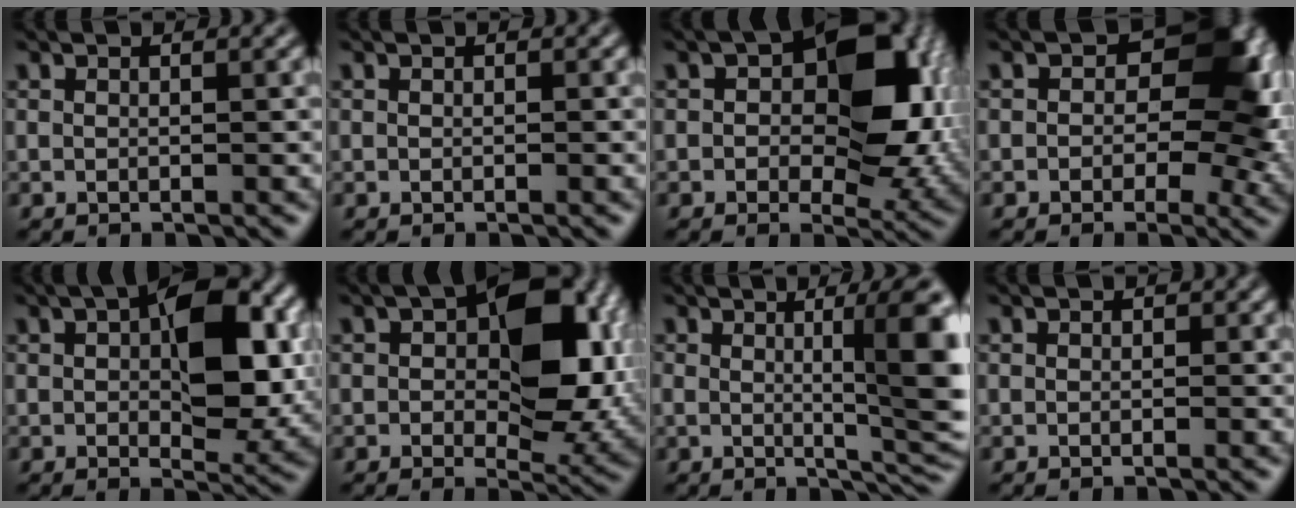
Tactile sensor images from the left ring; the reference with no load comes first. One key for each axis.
{"total": 0.0}
{"total": 12.4, "fx": 1.6, "fy": 7.4, "fz": 9.8, "tx": -0.139, "ty": 0.010, "tz": 0.031}
{"total": 10.0, "fx": 1.1, "fy": 6.5, "fz": 7.6, "tx": -0.093, "ty": 0.005, "tz": 0.019}
{"total": 8.8, "fx": 1.6, "fy": 4.0, "fz": 7.6, "tx": -0.113, "ty": 0.012, "tz": 0.027}
{"total": 11.4, "fx": 1.4, "fy": 6.3, "fz": 9.4, "tx": -0.130, "ty": 0.013, "tz": 0.025}
{"total": 7.8, "fx": 0.9, "fy": 1.8, "fz": 7.6, "tx": -0.086, "ty": 0.000, "tz": 0.022}
{"total": 0.0}